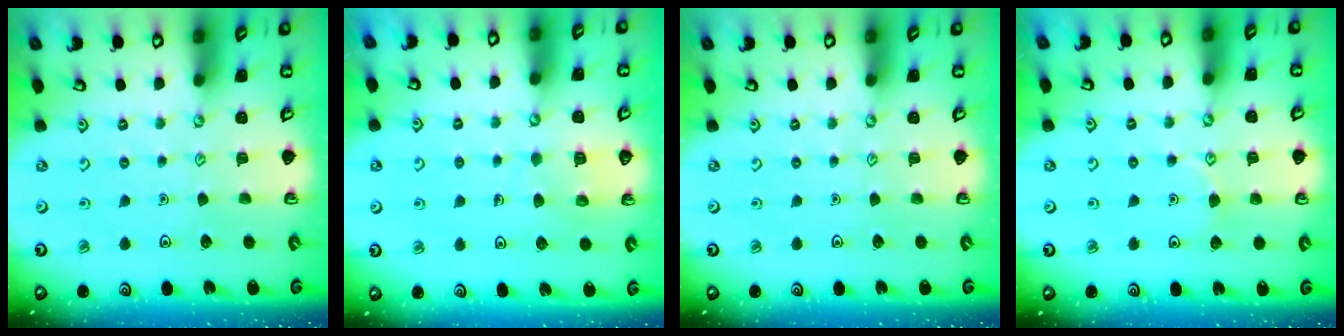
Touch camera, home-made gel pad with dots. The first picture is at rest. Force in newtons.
{"total": 5.7, "press": 5.7, "slide": 0.5}
{"total": 0.0}
{"total": 4.2, "press": 4.2, "slide": 0.4}